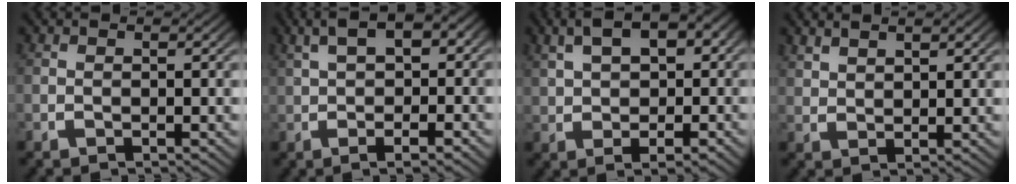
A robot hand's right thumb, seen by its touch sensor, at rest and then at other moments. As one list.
[{"total": 5.5, "force": [1.6, 2.2, 4.8], "torque": [-0.071, 0.022, 0.017]}, {"total": 6.5, "force": [2.1, 3.6, 4.9], "torque": [-0.068, 0.014, 0.035]}, {"total": 2.4, "force": [2.3, 0.3, 0.6], "torque": [-0.008, 0.007, 0.050]}]